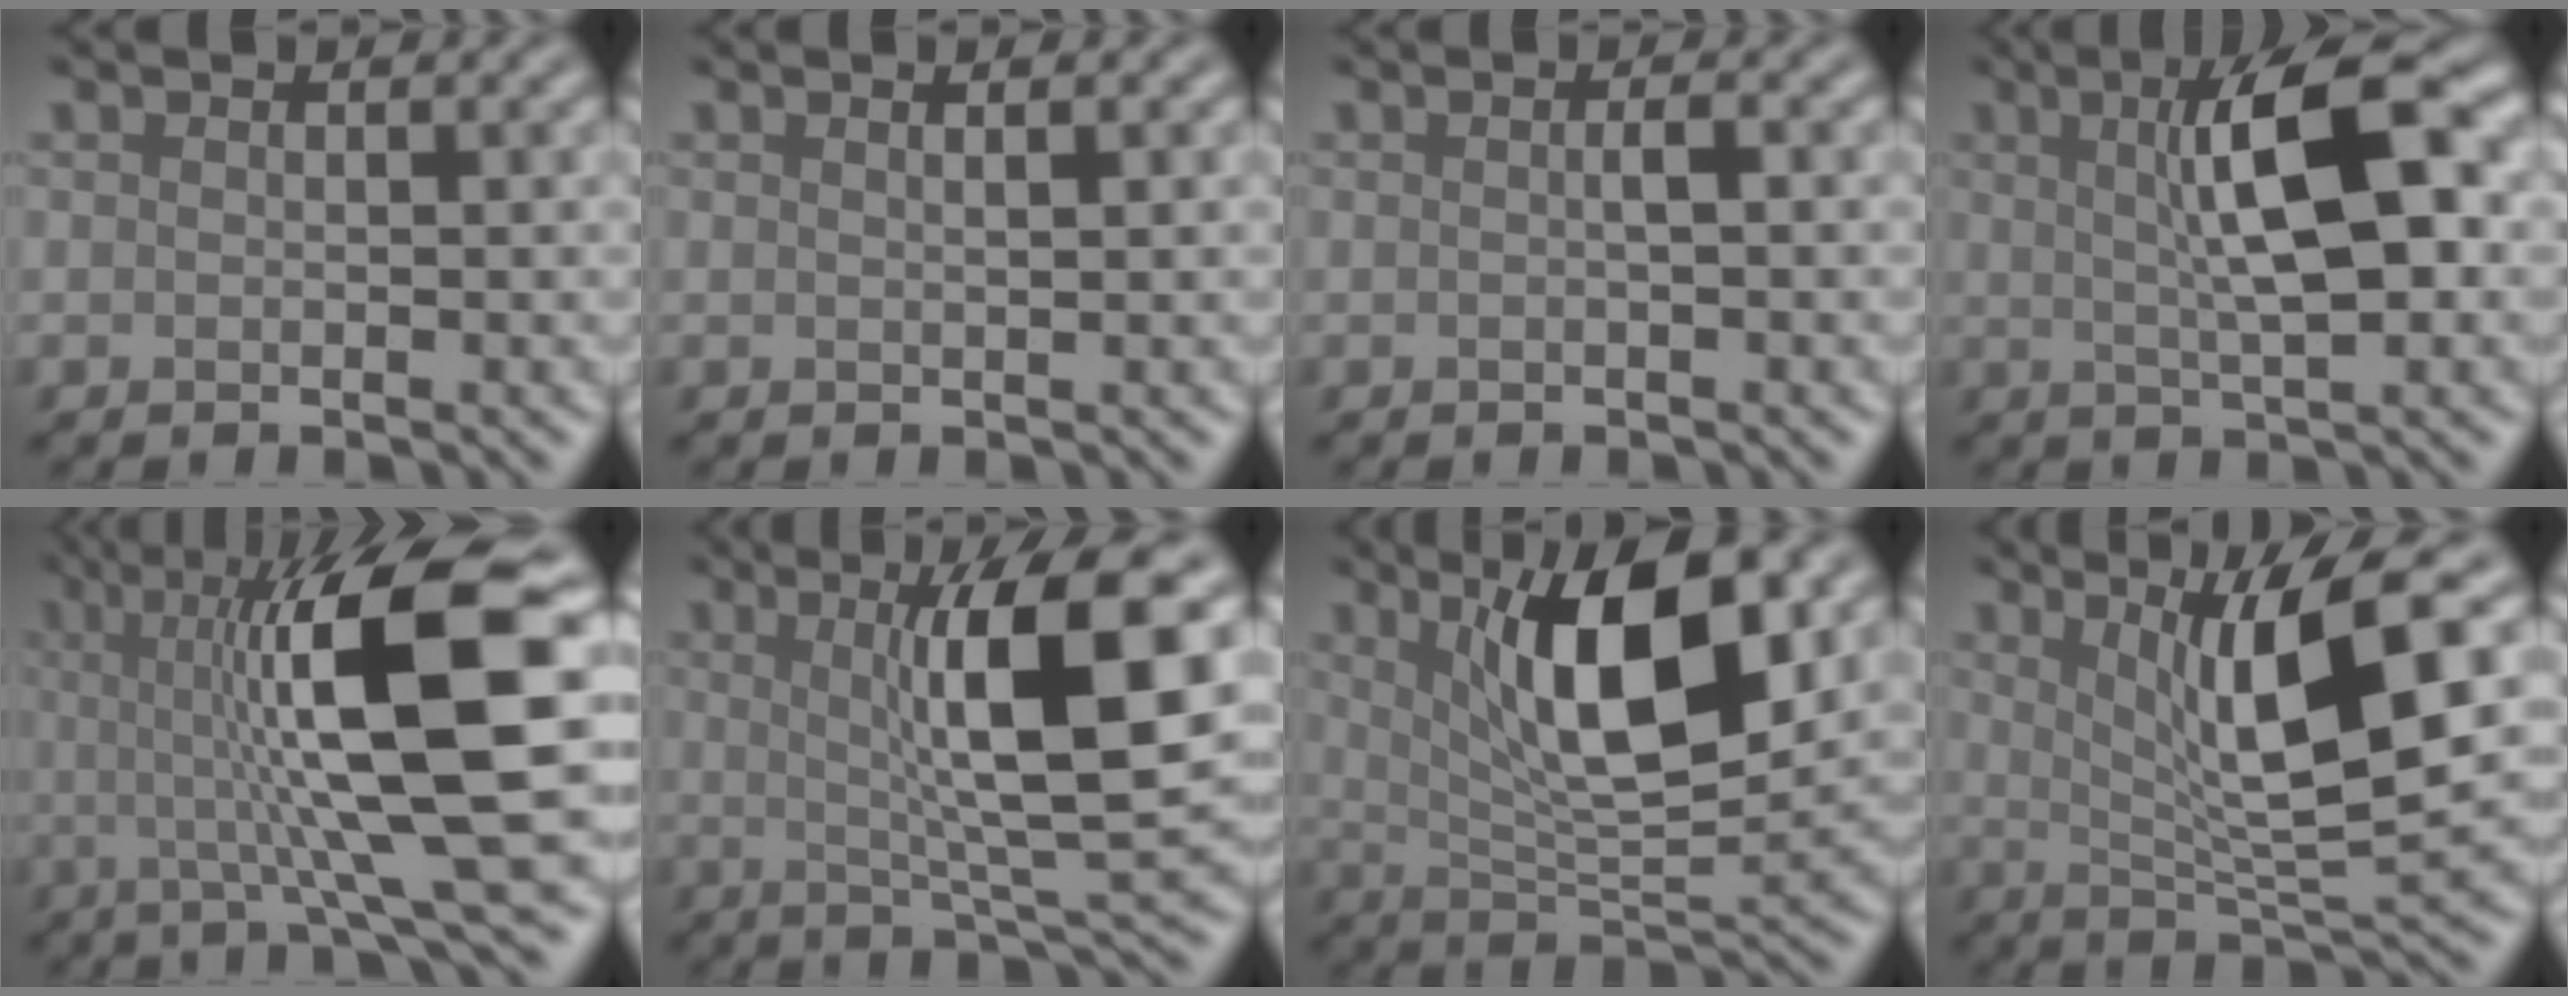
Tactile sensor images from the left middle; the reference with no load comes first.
{"total": 1.0, "force": [0.4, 0.3, 0.8], "torque": [-0.007, 0.004, 0.003]}
{"total": 0.8, "force": [-0.1, 0.0, 0.8], "torque": [-0.017, 0.003, -0.001]}
{"total": 8.1, "force": [1.6, 2.0, 7.7], "torque": [-0.112, 0.015, 0.021]}
{"total": 13.4, "force": [1.4, 2.9, 13.0], "torque": [-0.185, 0.015, 0.020]}
{"total": 9.7, "force": [1.9, 1.7, 9.4], "torque": [-0.128, -0.002, 0.035]}
{"total": 9.8, "force": [3.5, 3.0, 8.6], "torque": [-0.140, -0.007, 0.062]}
{"total": 9.0, "force": [2.4, 1.8, 8.5], "torque": [-0.128, -0.007, 0.046]}